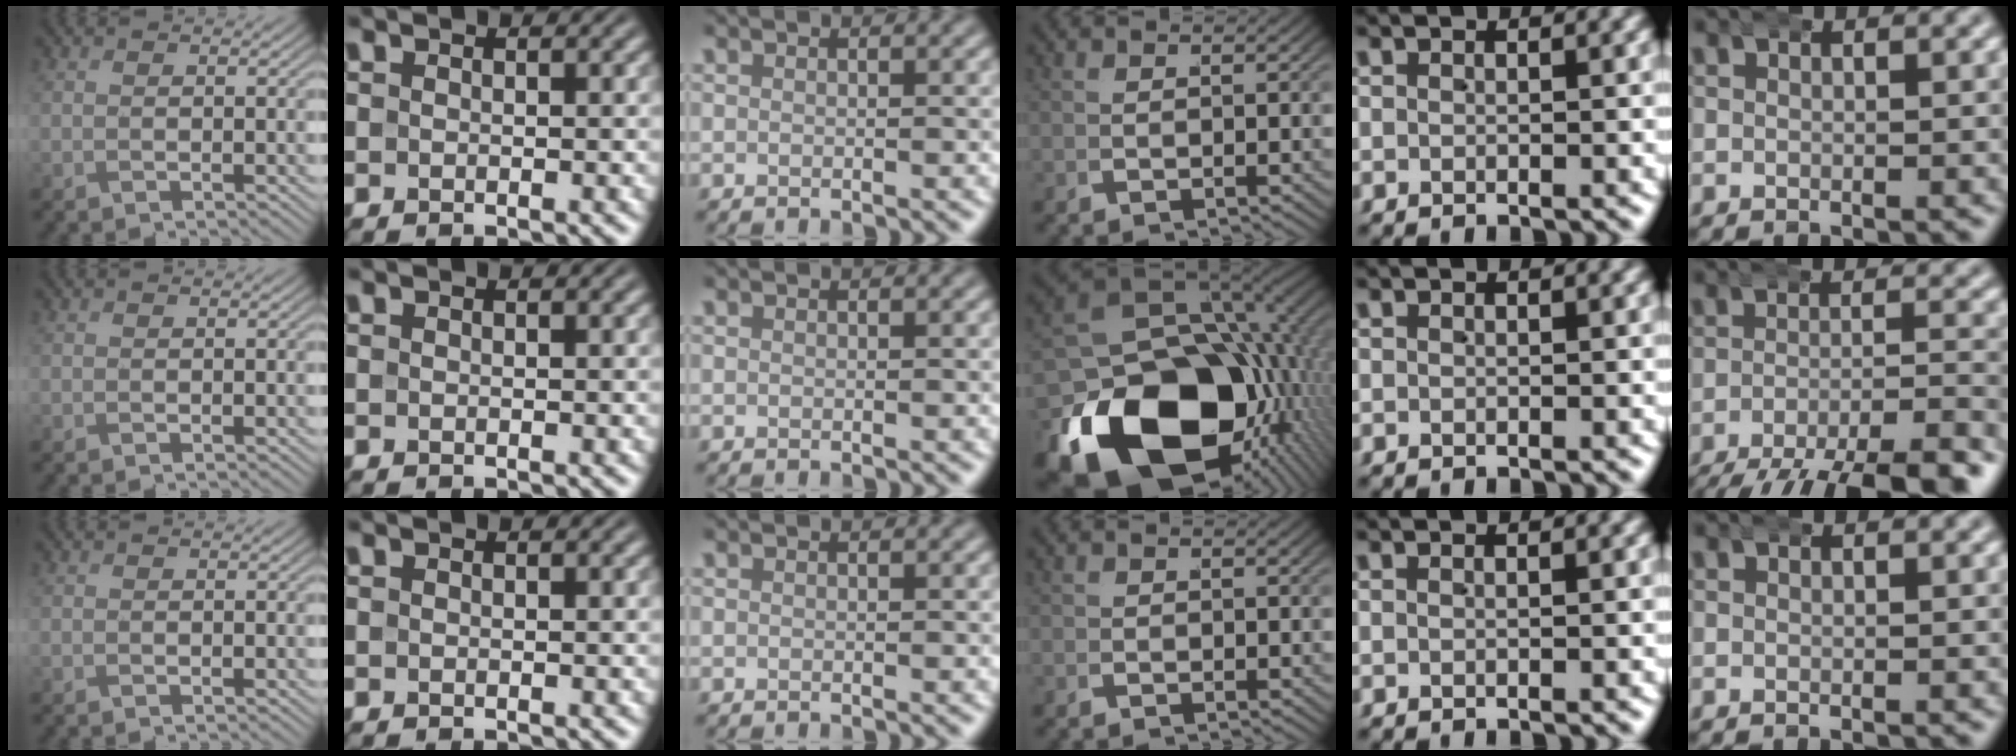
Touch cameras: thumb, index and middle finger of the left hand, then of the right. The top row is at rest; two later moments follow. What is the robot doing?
{"motion": "wrap", "object": "aluminum foil"}